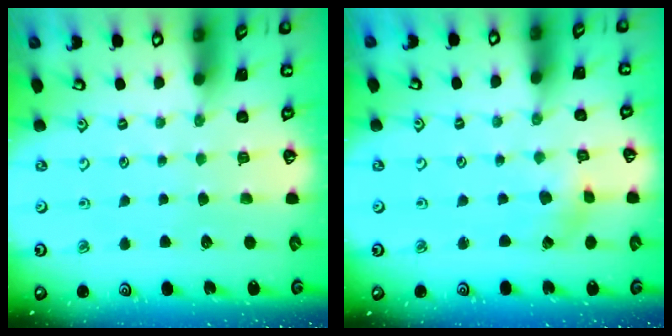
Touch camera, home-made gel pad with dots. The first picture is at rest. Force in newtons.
{"total": 1.1, "press": 1.1, "slide": 0.3}